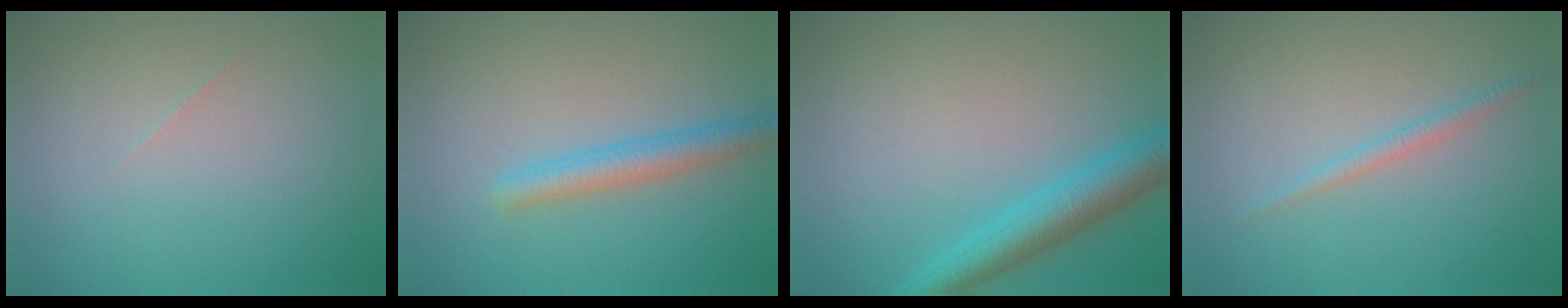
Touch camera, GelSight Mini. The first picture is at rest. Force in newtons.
{"total": 2.8, "press": 2.8, "slide": 0.0}
{"total": 4.5, "press": 4.5, "slide": 0.4}
{"total": 1.2, "press": 1.2, "slide": 0.1}